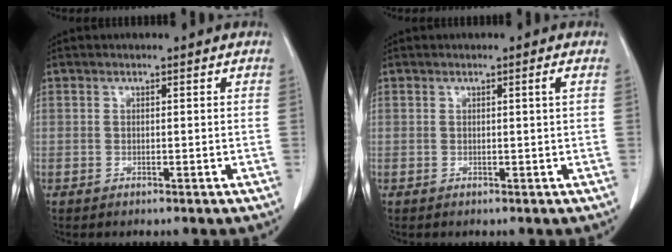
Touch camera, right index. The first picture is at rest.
{"total": 0.9, "force": [0.2, -0.4, 0.8], "torque": [-0.013, -0.002, 0.006]}